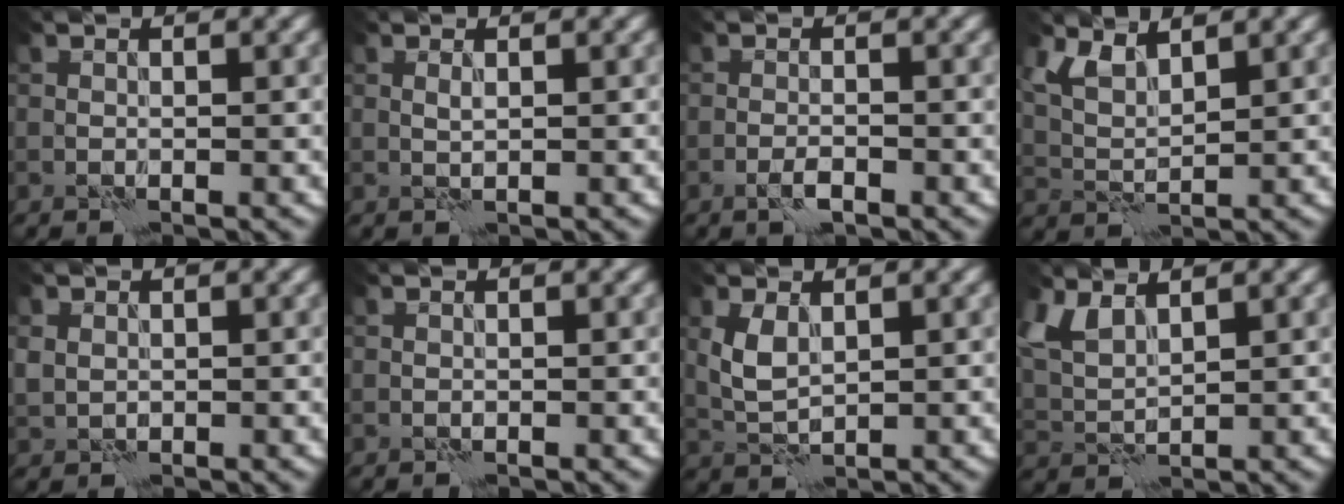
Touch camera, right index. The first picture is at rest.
{"total": 0.6, "force": [0.2, 0.0, 0.5], "torque": [-0.013, 0.003, 0.004]}
{"total": 1.3, "force": [-0.9, 0.1, 0.9], "torque": [-0.021, 0.005, -0.019]}
{"total": 3.2, "force": [2.1, 1.2, 2.0], "torque": [-0.048, -0.002, 0.044]}
{"total": 1.2, "force": [0.4, 1.1, 0.5], "torque": [-0.011, 0.000, 0.007]}
{"total": 0.0}
{"total": 2.7, "force": [0.8, 1.5, 2.2], "torque": [-0.052, 0.002, 0.019]}
{"total": 3.6, "force": [2.4, 1.6, 2.2], "torque": [-0.056, 0.003, 0.050]}